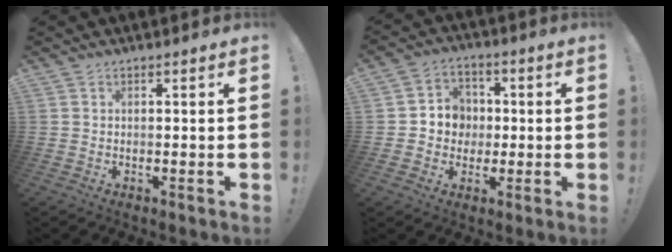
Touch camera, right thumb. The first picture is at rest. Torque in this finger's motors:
{"motor_torque": [0.62, 0.60, 0.30, -0.19, -0.01]}